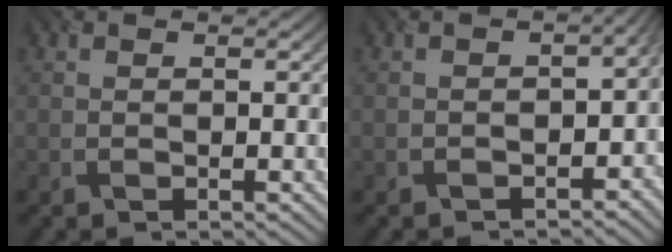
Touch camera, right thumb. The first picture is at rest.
{"total": 5.3, "force": [-2.7, 3.2, 3.2], "torque": [-0.023, -0.022, -0.039]}